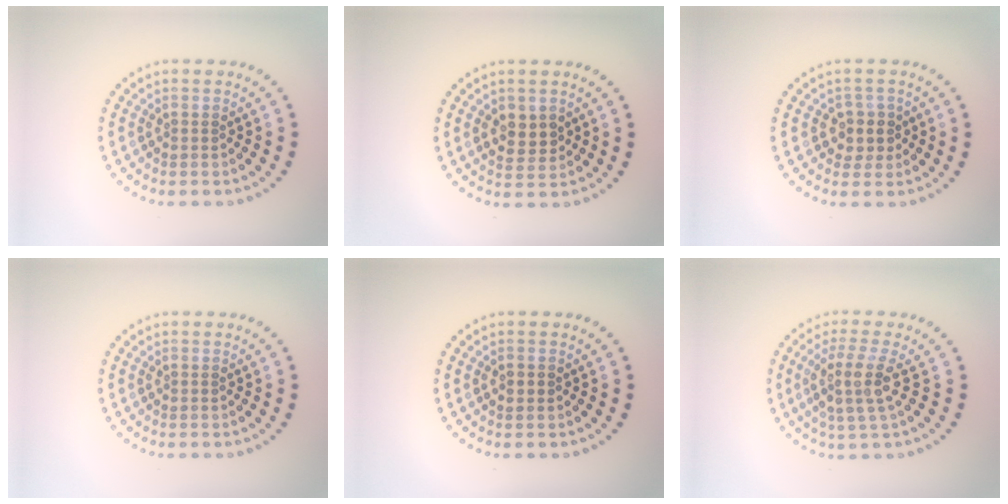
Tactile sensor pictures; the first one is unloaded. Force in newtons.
{"total": 2.5, "press": 2.5, "slide": 0.4}
{"total": 2.3, "press": 2.0, "slide": 1.0}
{"total": 0.0}
{"total": 1.3, "press": 1.3, "slide": 0.3}
{"total": 3.8, "press": 2.8, "slide": 2.5}